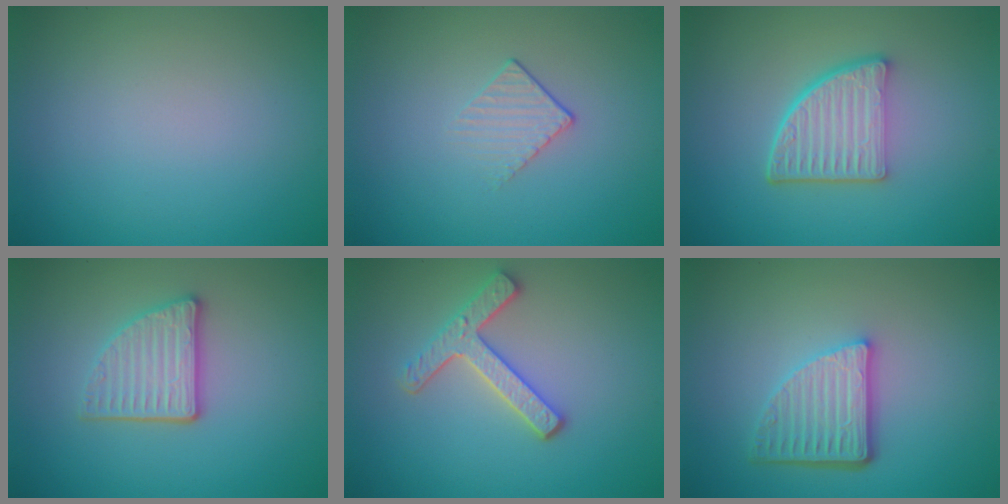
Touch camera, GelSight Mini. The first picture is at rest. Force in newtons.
{"total": 1.3, "press": 0.7, "slide": 1.1}
{"total": 5.4, "press": 3.8, "slide": 3.8}
{"total": 3.4, "press": 2.9, "slide": 1.7}
{"total": 3.3, "press": 2.9, "slide": 1.6}
{"total": 4.8, "press": 3.5, "slide": 3.3}